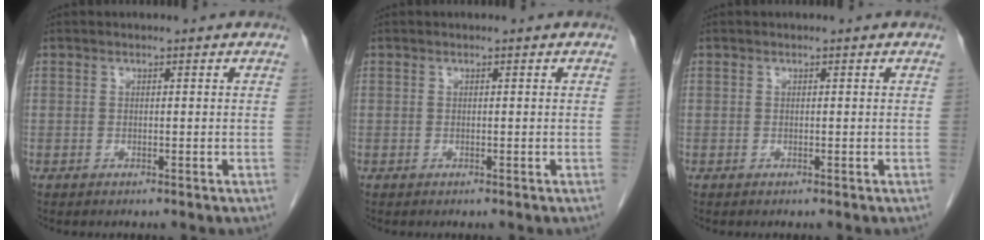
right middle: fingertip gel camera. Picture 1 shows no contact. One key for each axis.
{"total": 0.0}
{"total": 0.0}